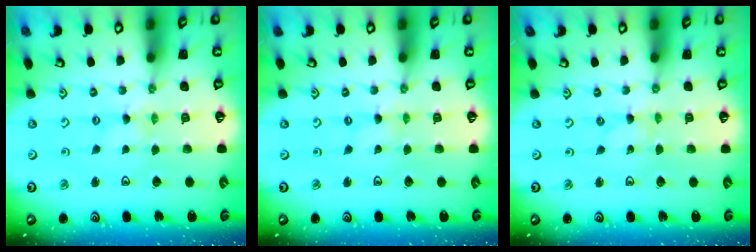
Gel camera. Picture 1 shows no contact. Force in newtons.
{"total": 0.0}
{"total": 0.0}